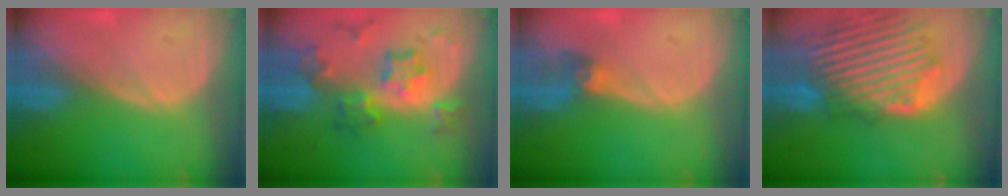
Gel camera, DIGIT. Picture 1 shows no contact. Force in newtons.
{"total": 8.6, "press": 7.6, "slide": 4.1}
{"total": 3.0, "press": 2.6, "slide": 1.4}
{"total": 12.2, "press": 11.4, "slide": 4.3}